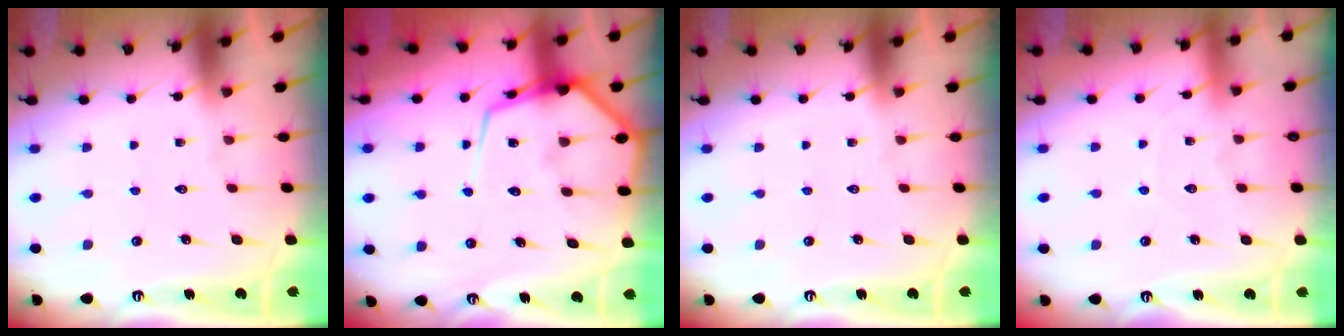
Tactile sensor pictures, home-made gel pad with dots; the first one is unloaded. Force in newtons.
{"total": 11.6, "press": 11.6, "slide": 1.2}
{"total": 0.0}
{"total": 4.4, "press": 4.4, "slide": 0.5}